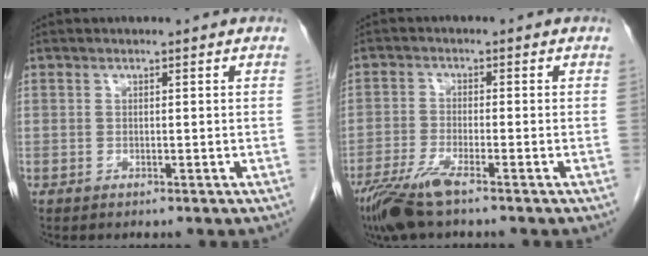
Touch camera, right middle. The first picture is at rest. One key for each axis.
{"total": 6.5, "fx": -4.5, "fy": 0.5, "fz": 4.6, "tx": -0.096, "ty": -0.018, "tz": -0.087}